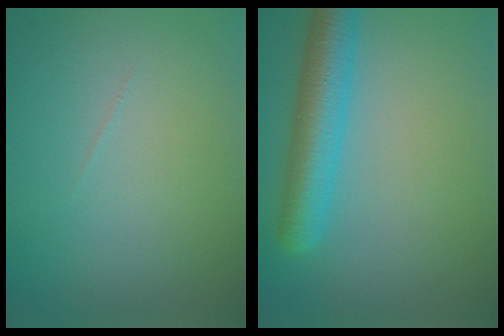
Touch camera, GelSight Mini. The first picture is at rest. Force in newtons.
{"total": 5.3, "press": 5.3, "slide": 0.3}